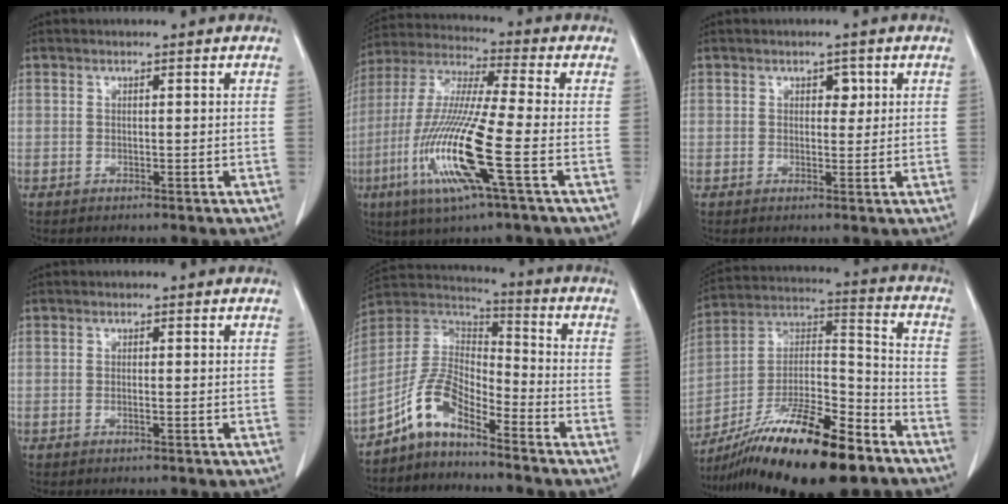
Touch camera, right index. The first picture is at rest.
{"total": 16.4, "force": [-5.4, 0.1, 15.5], "torque": [-0.325, -0.021, -0.109]}
{"total": 1.8, "force": [0.7, 1.2, 1.1], "torque": [-0.008, 0.002, 0.007]}
{"total": 0.5, "force": [-0.2, 0.0, 0.4], "torque": [-0.008, 0.000, -0.004]}
{"total": 8.7, "force": [-6.4, 3.1, 5.1], "torque": [-0.116, 0.028, -0.129]}
{"total": 22.3, "force": [-15.3, 4.7, 15.5], "torque": [-0.261, 0.004, -0.263]}